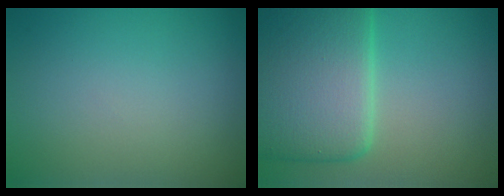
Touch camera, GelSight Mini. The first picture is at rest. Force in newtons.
{"total": 10.8, "press": 10.8, "slide": 0.3}